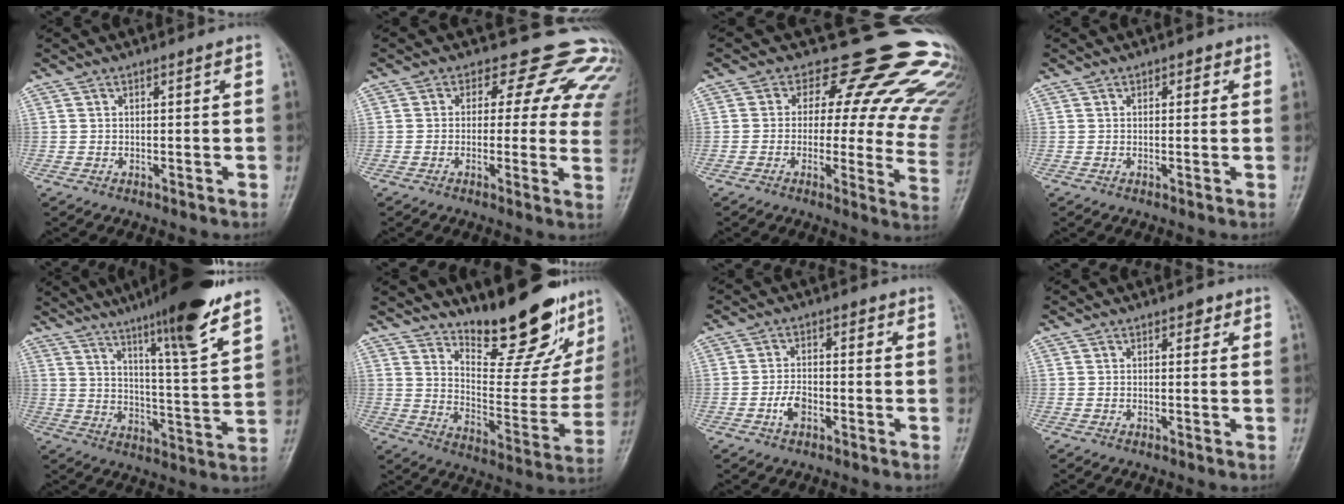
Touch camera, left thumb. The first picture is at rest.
{"total": 15.2, "force": [10.1, 8.6, 7.3], "torque": [-0.029, -0.027, 0.082]}
{"total": 21.9, "force": [14.4, 10.6, 12.7], "torque": [-0.102, -0.070, 0.136]}
{"total": 1.5, "force": [0.7, 1.1, 0.8], "torque": [0.003, 0.000, 0.004]}
{"total": 18.3, "force": [13.2, 1.0, 12.7], "torque": [-0.179, -0.063, 0.198]}
{"total": 21.8, "force": [17.0, 7.1, 11.8], "torque": [-0.125, -0.120, 0.244]}
{"total": 4.2, "force": [-1.7, 2.7, 2.8], "torque": [-0.041, 0.014, -0.036]}
{"total": 1.4, "force": [0.7, 0.9, 0.7], "torque": [0.005, 0.000, 0.004]}